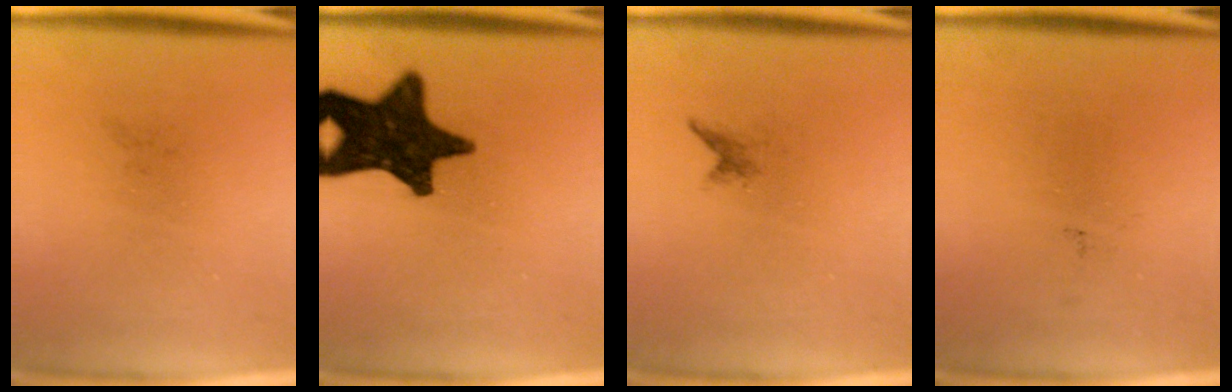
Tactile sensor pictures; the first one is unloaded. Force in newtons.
{"total": 15.6}
{"total": 0.7}
{"total": 0.0}